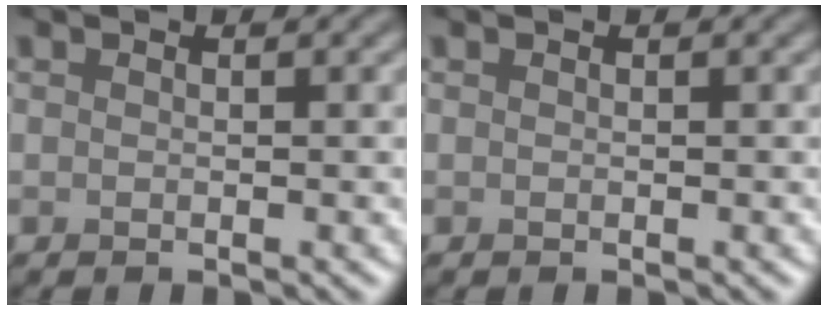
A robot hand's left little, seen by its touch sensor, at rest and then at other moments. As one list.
[{"total": 0.0}]